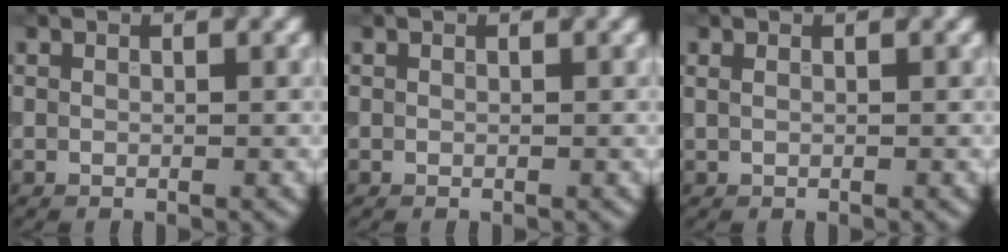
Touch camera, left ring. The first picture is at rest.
{"total": 0.0}
{"total": 0.9, "force": [0.4, 0.5, 0.6], "torque": [-0.011, 0.000, 0.007]}